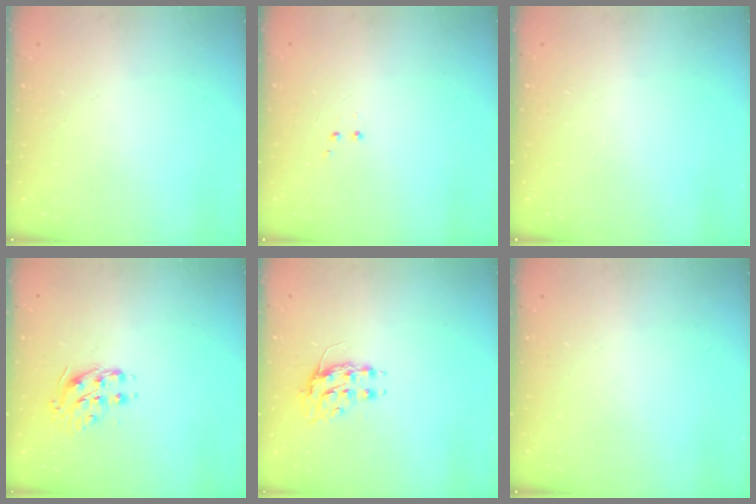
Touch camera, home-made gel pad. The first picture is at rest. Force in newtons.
{"total": 2.0, "press": 1.8, "slide": 0.9}
{"total": 0.0}
{"total": 9.3, "press": 9.3, "slide": 0.2}
{"total": 8.1, "press": 8.1, "slide": 0.7}
{"total": 0.0}